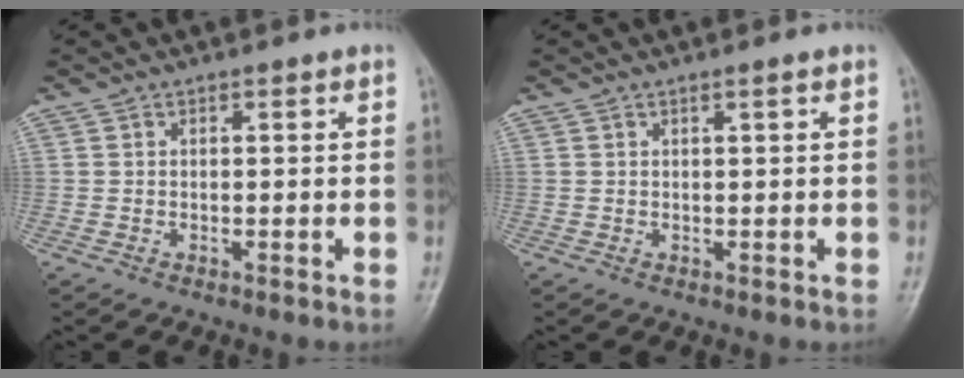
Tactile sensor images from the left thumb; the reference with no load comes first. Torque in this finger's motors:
{"motor_torque": [-0.48, 0.07, -0.23, 0.17, -0.01]}